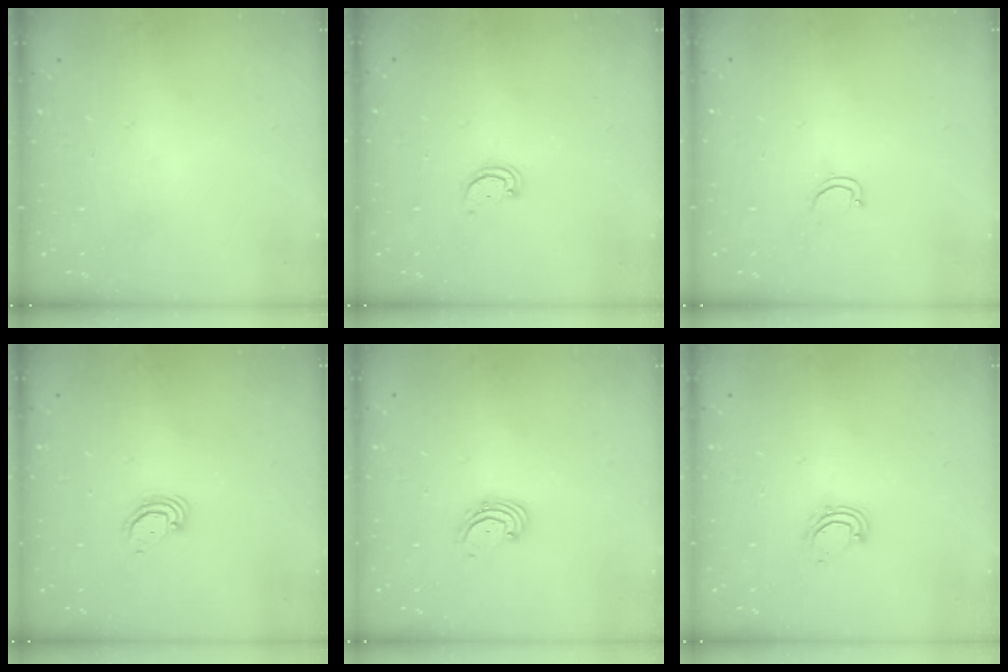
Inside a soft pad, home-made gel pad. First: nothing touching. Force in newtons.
{"total": 2.1, "press": 2.1, "slide": 0.2}
{"total": 2.8, "press": 2.8, "slide": 0.2}
{"total": 2.9, "press": 2.9, "slide": 0.3}
{"total": 2.2, "press": 2.1, "slide": 0.7}
{"total": 5.4, "press": 5.4, "slide": 0.3}